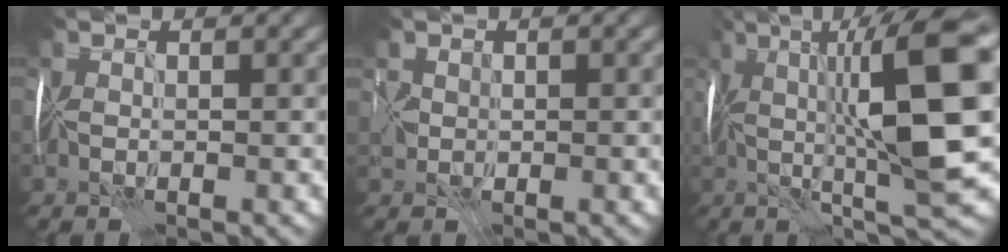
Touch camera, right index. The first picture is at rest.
{"total": 1.2, "force": [-0.1, 1.2, 0.2], "torque": [-0.015, 0.004, 0.006]}
{"total": 12.6, "force": [0.8, 2.6, 12.3], "torque": [-0.190, 0.007, 0.021]}